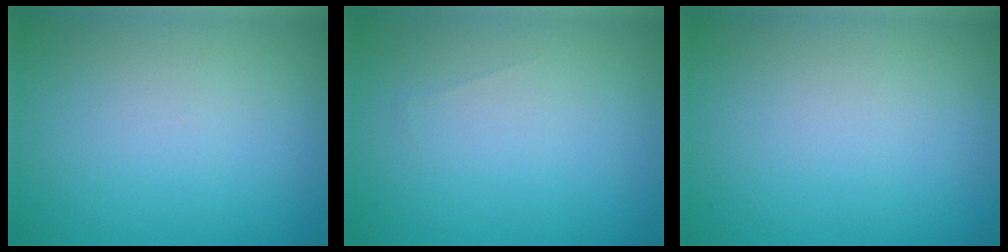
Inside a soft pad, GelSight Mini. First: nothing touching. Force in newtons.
{"total": 0.0}
{"total": 0.0}